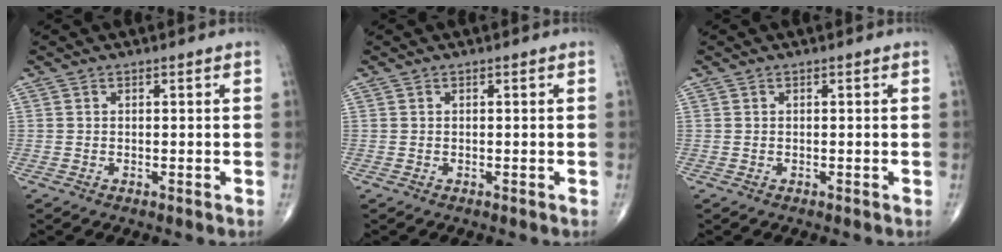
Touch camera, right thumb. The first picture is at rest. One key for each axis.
{"total": 0.0}
{"total": 0.0}